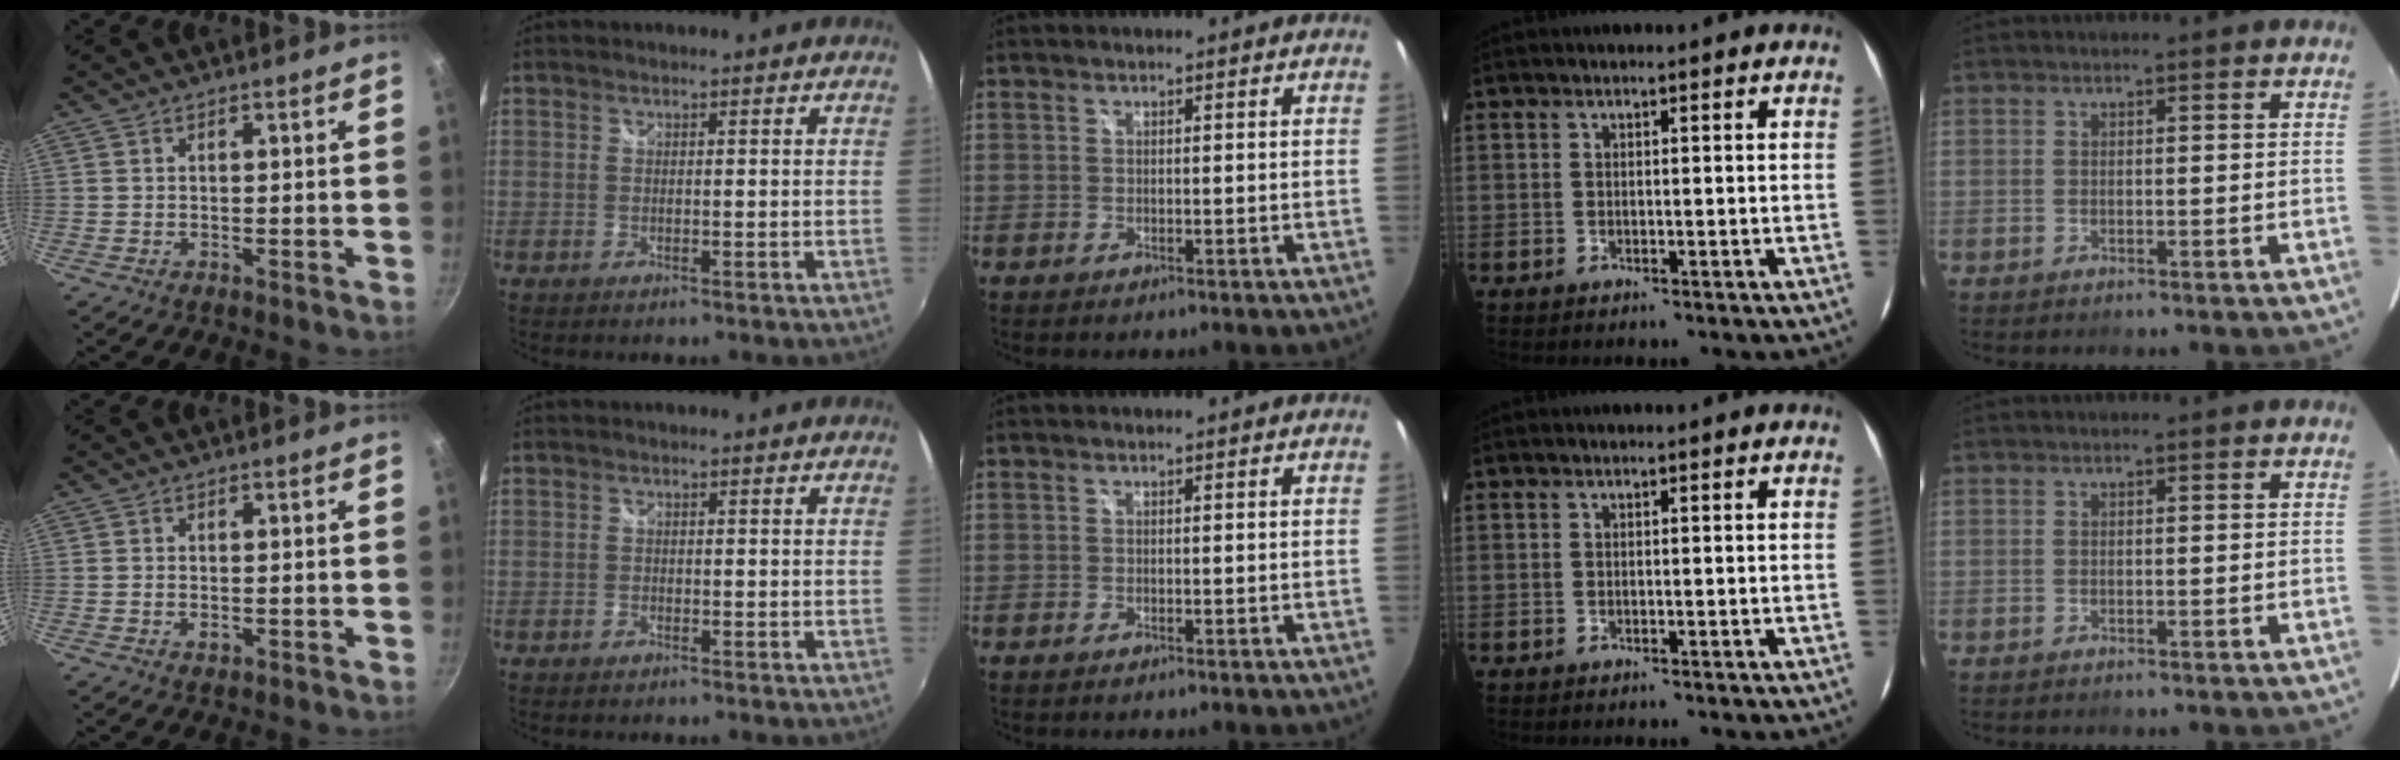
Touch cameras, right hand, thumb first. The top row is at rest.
{"thumb": {"total": 1.4, "force": [-0.4, 0.9, 0.9], "torque": [-0.015, 0.000, -0.006]}, "index": {"total": 0.9, "force": [-0.7, 0.6, 0.1], "torque": [-0.005, -0.002, -0.014]}}